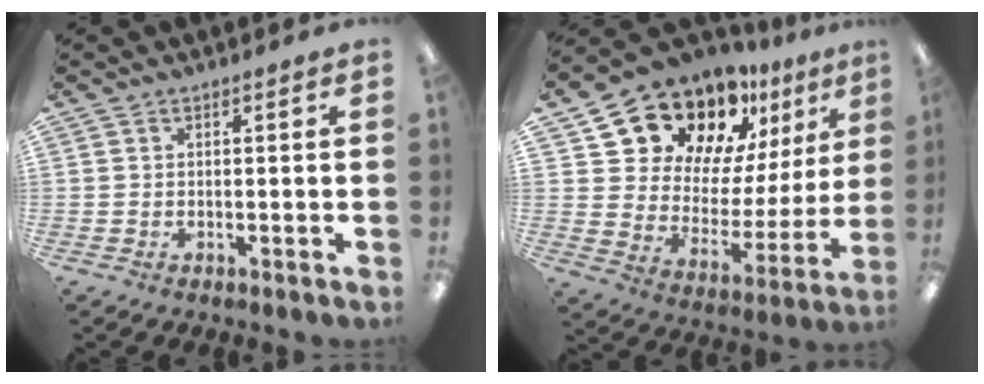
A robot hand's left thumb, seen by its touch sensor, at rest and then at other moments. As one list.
[{"total": 17.0, "force": [14.7, 7.5, 3.8], "torque": [-0.091, -0.128, 0.268]}]